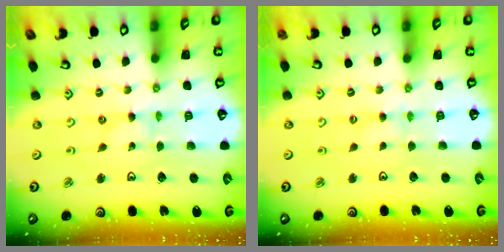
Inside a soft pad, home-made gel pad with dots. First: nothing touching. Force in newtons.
{"total": 1.0, "press": 0.9, "slide": 0.2}